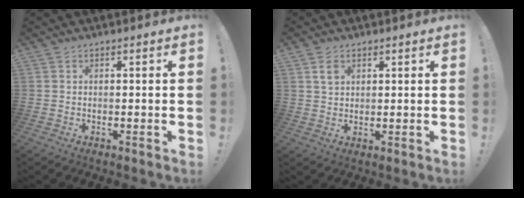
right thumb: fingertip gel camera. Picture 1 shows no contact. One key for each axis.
{"total": 3.6, "fx": 2.0, "fy": 2.3, "fz": 2.0, "tx": -0.018, "ty": -0.005, "tz": 0.033}